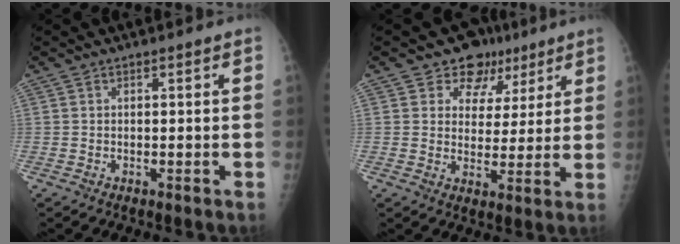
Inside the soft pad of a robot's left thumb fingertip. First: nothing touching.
{"total": 8.8, "force": [5.6, 6.6, 1.7], "torque": [0.020, -0.018, 0.080]}